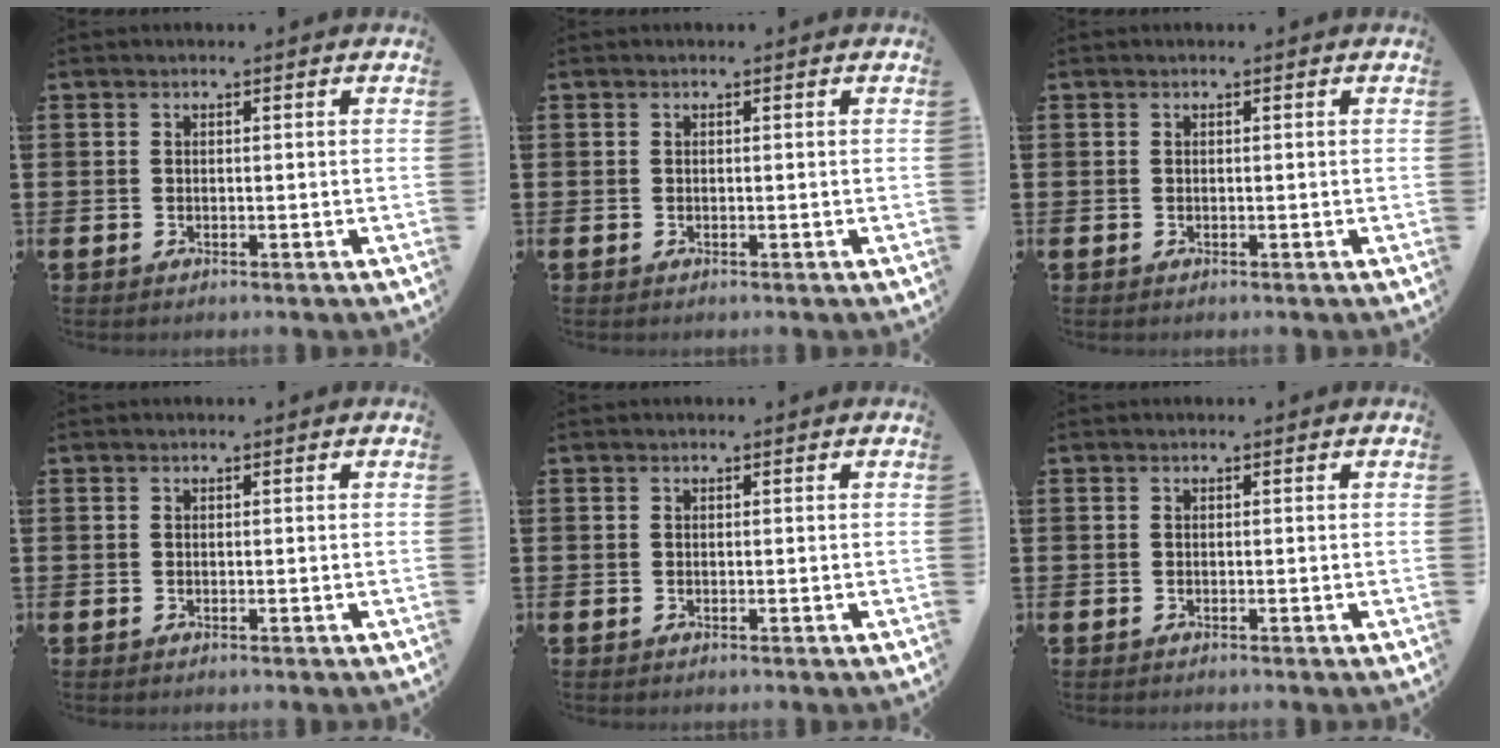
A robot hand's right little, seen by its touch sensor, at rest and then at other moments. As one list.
[{"total": 0.0}, {"total": 0.0}, {"total": 0.0}, {"total": 0.0}, {"total": 0.0}]